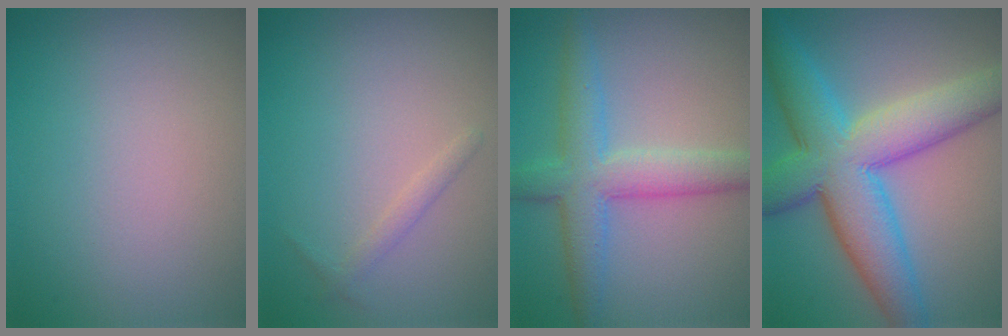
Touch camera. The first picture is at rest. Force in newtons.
{"total": 0.9, "press": 0.9, "slide": 0.1}
{"total": 5.3, "press": 5.3, "slide": 0.1}
{"total": 10.2, "press": 10.2, "slide": 0.1}